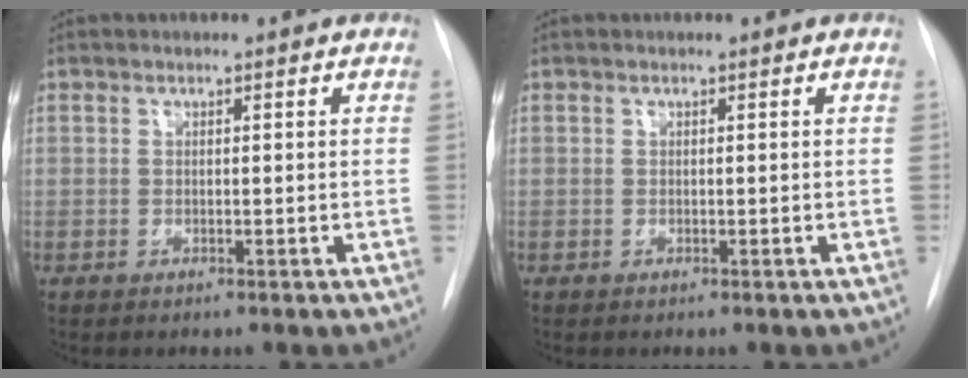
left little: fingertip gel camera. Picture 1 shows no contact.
{"total": 0.0}